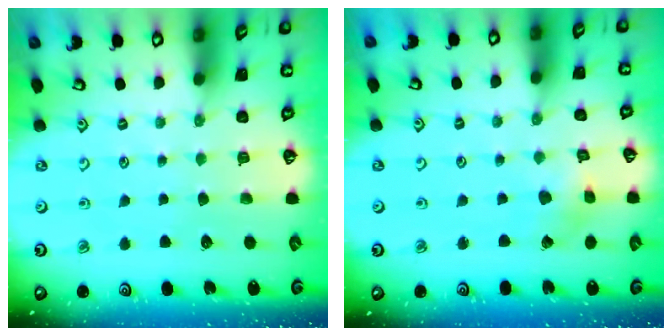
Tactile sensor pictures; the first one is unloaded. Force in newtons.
{"total": 2.8, "press": 2.8, "slide": 0.1}